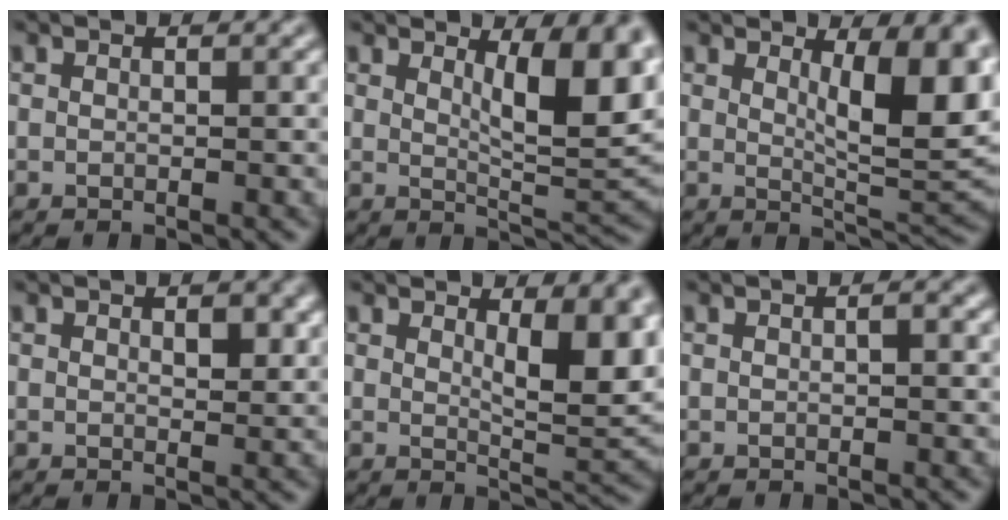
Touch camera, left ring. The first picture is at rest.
{"total": 7.6, "force": [2.7, 2.3, 6.7], "torque": [-0.093, -0.009, 0.046]}
{"total": 8.3, "force": [2.4, 2.5, 7.5], "torque": [-0.102, -0.008, 0.042]}
{"total": 1.8, "force": [0.8, 0.8, 1.4], "torque": [-0.017, -0.005, 0.014]}
{"total": 6.1, "force": [2.0, 1.9, 5.5], "torque": [-0.074, -0.009, 0.036]}
{"total": 0.6, "force": [0.0, 0.1, 0.6], "torque": [-0.011, 0.002, 0.001]}